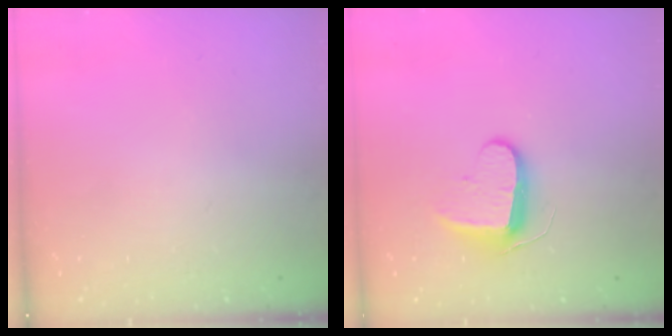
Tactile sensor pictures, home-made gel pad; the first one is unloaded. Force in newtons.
{"total": 9.2, "press": 9.2, "slide": 0.7}